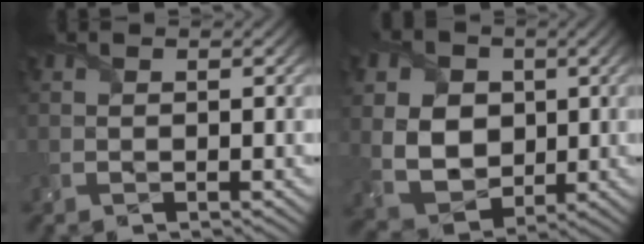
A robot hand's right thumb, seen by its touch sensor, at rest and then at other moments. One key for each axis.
{"total": 10.3, "fx": 1.4, "fy": 8.2, "fz": 6.0, "tx": -0.167, "ty": 0.010, "tz": 0.021}